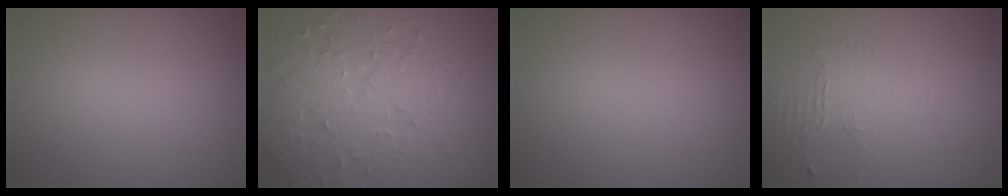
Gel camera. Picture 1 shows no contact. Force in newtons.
{"total": 8.1, "press": 5.8, "slide": 5.7}
{"total": 0.0}
{"total": 2.0, "press": 1.5, "slide": 1.3}